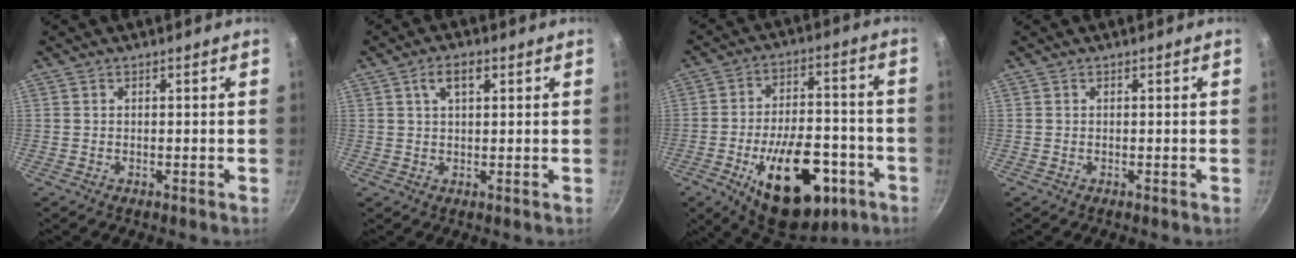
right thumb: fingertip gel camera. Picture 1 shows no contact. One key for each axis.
{"total": 4.2, "fx": 1.7, "fy": 2.0, "fz": 3.2, "tx": -0.048, "ty": 0.004, "tz": 0.029}
{"total": 22.3, "fx": -8.7, "fy": 11.9, "fz": 16.7, "tx": -0.219, "ty": 0.040, "tz": -0.114}
{"total": 0.0}